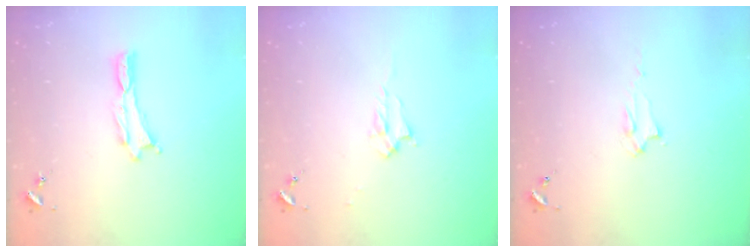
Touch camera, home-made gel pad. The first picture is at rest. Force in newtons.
{"total": 1.7, "press": 1.6, "slide": 0.2}
{"total": 2.0, "press": 2.0, "slide": 0.2}